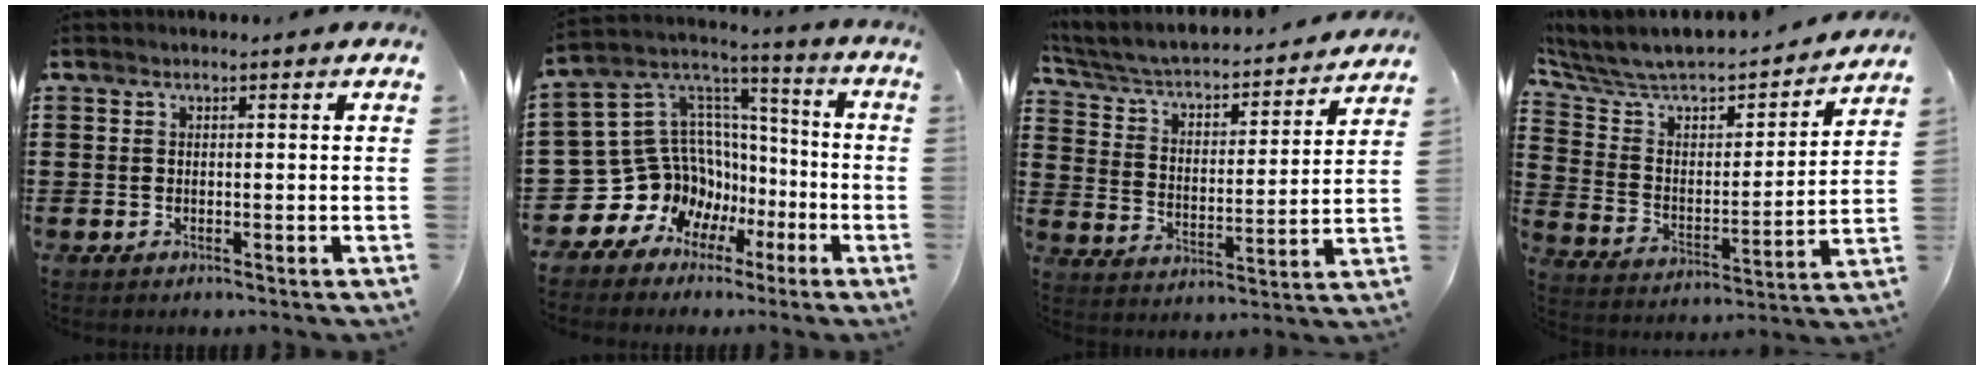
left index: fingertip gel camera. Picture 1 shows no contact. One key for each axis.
{"total": 13.4, "fx": -4.7, "fy": 12.1, "fz": 3.5, "tx": -0.130, "ty": -0.023, "tz": -0.051}
{"total": 3.7, "fx": 3.2, "fy": 1.0, "fz": 1.6, "tx": -0.049, "ty": -0.032, "tz": 0.045}
{"total": 6.1, "fx": 5.3, "fy": 2.4, "fz": 1.8, "tx": -0.068, "ty": -0.045, "tz": 0.085}